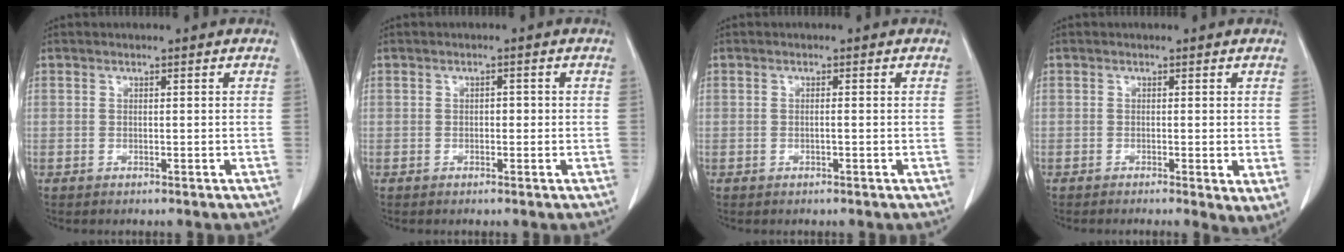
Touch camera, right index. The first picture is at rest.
{"total": 1.1, "force": [-0.1, 0.7, 0.9], "torque": [-0.008, 0.004, -0.002]}
{"total": 0.7, "force": [-0.1, 0.0, 0.7], "torque": [-0.013, 0.000, -0.002]}
{"total": 3.0, "force": [-0.7, 0.7, 2.9], "torque": [-0.033, -0.010, -0.011]}